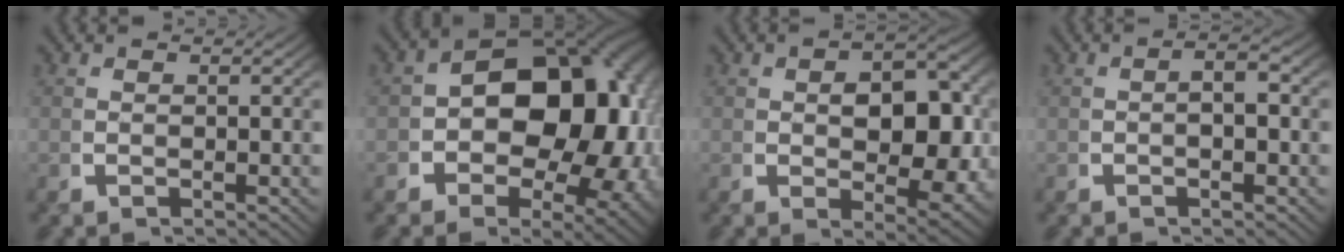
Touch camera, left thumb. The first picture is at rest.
{"total": 18.0, "force": [-0.4, 12.4, 13.0], "torque": [-0.197, -0.034, -0.001]}
{"total": 7.8, "force": [-0.5, 4.9, 6.1], "torque": [-0.109, -0.040, 0.012]}
{"total": 2.1, "force": [-0.6, 1.2, 1.7], "torque": [-0.023, 0.005, -0.013]}